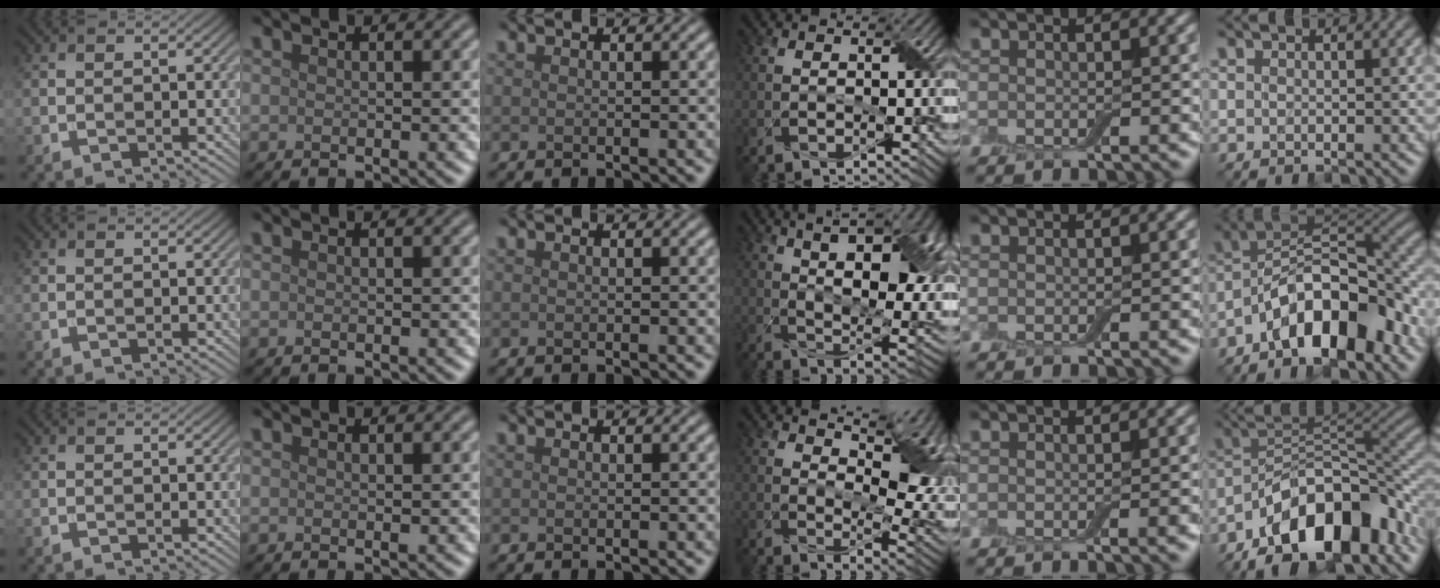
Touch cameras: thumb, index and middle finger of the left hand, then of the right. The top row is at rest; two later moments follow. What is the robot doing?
{"motion": "wrap", "object": "adhesive wrap"}